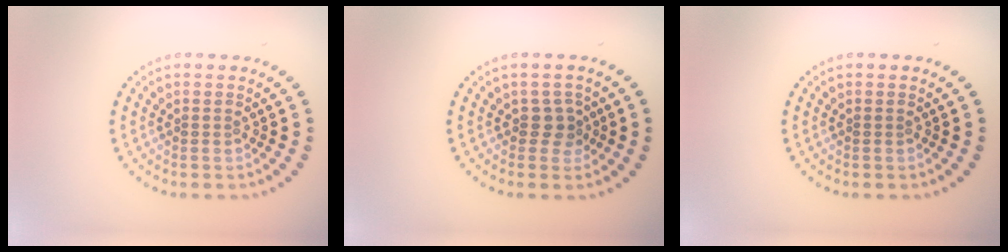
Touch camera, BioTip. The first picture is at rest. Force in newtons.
{"total": 1.6, "press": 1.3, "slide": 1.0}
{"total": 0.0}